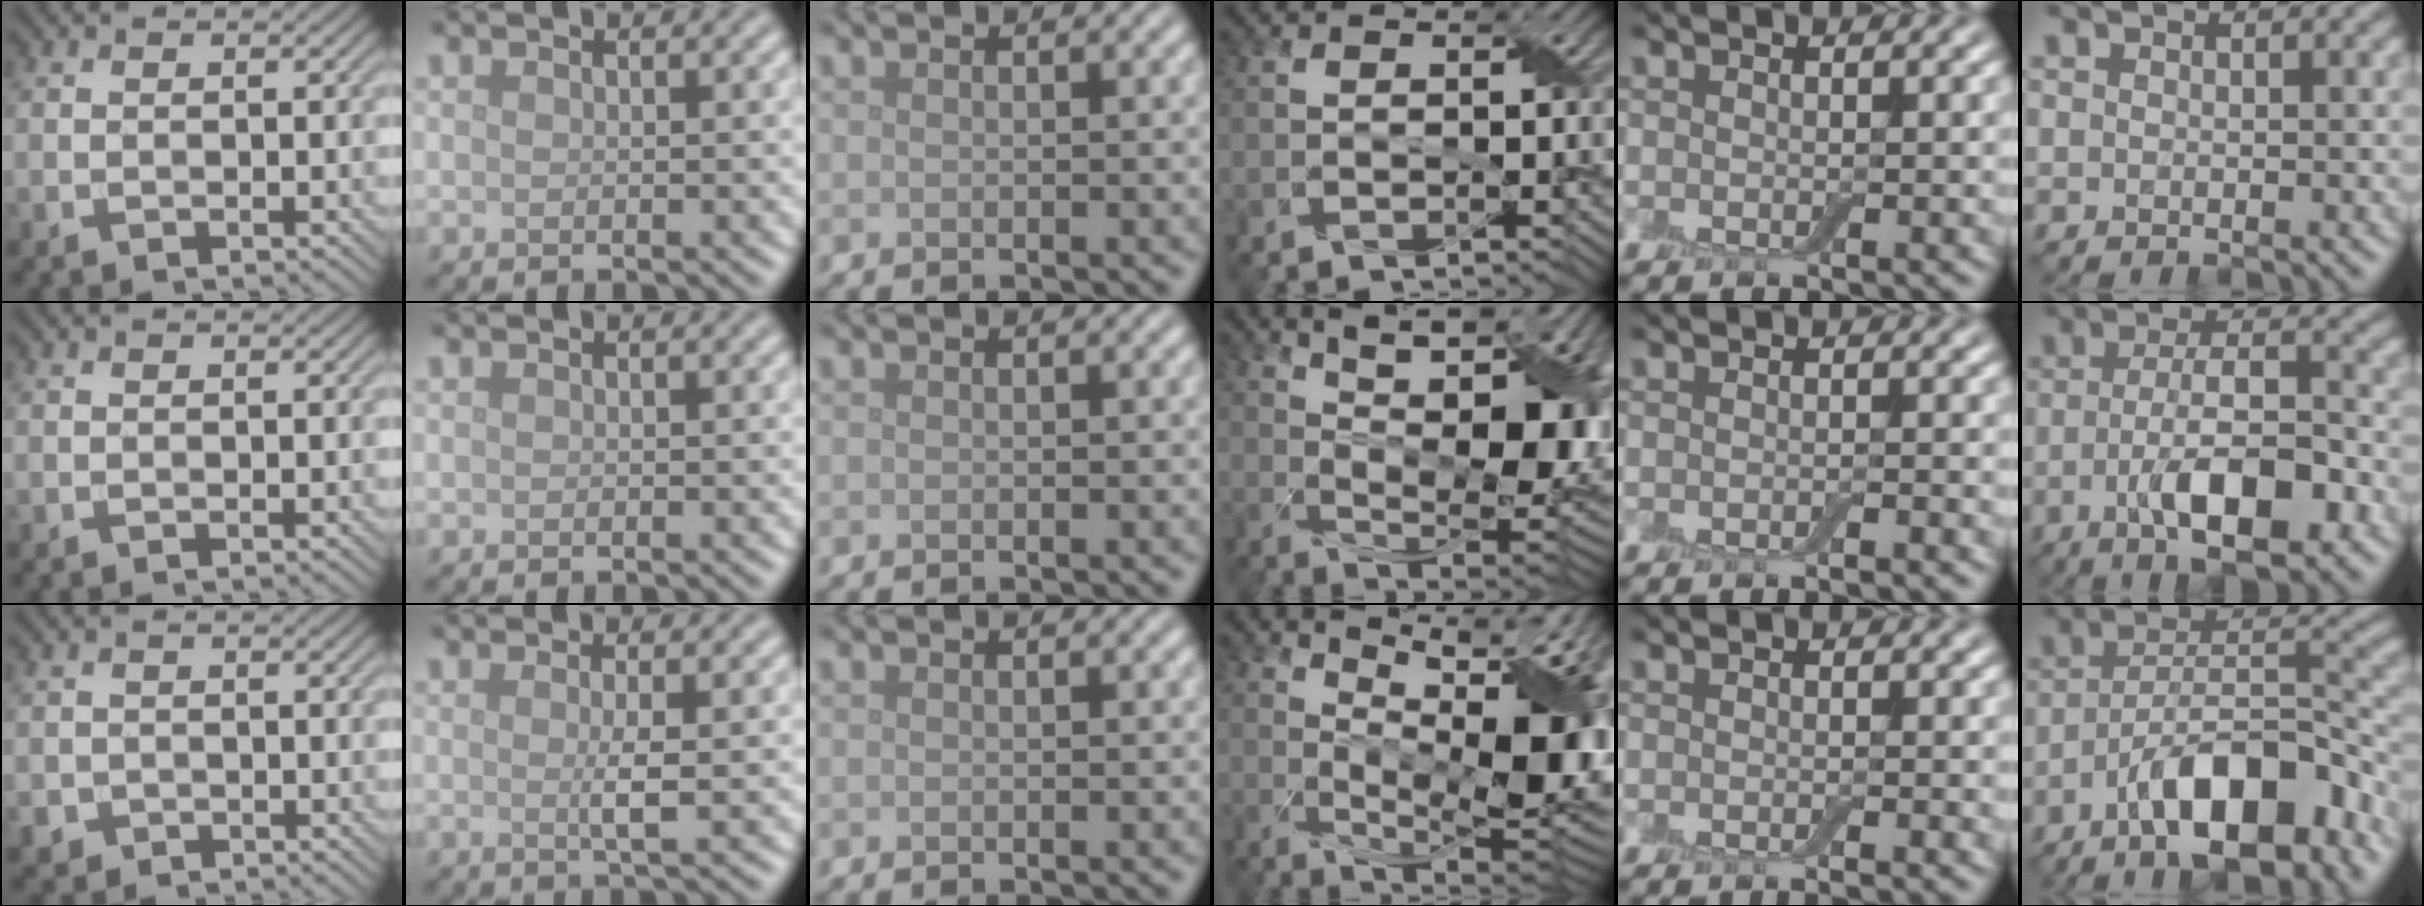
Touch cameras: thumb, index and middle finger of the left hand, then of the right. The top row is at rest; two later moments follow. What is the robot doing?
{"motion": "wrap", "object": "adhesive wrap"}